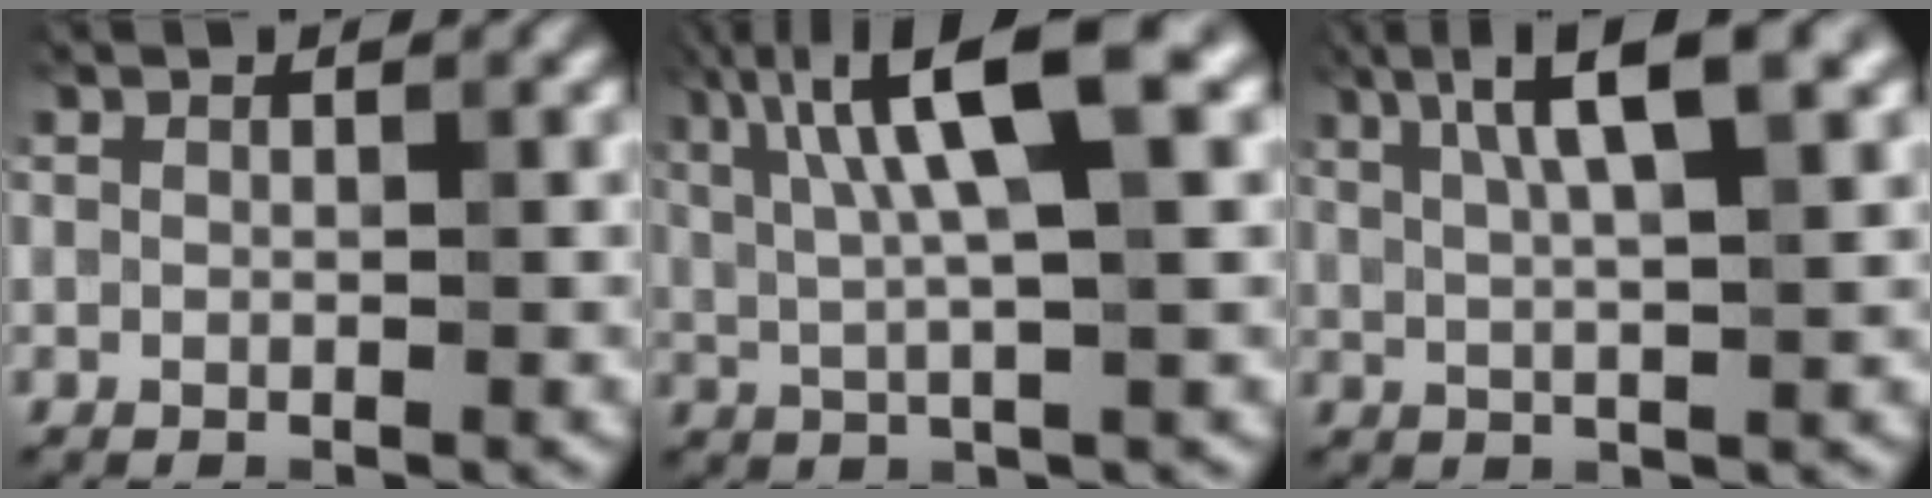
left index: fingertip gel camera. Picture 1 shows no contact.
{"total": 9.7, "force": [3.1, 2.0, 9.0], "torque": [-0.154, 0.015, 0.055]}
{"total": 7.4, "force": [3.3, 1.6, 6.4], "torque": [-0.096, 0.018, 0.051]}